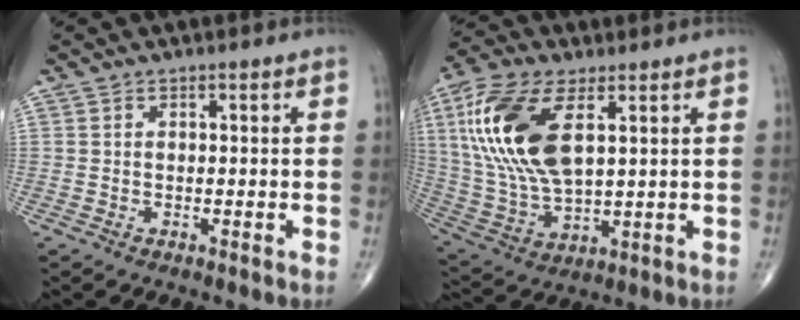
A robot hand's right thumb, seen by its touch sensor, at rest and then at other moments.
{"total": 19.0, "force": [5.7, 9.0, 15.7], "torque": [-0.335, -0.012, 0.111]}